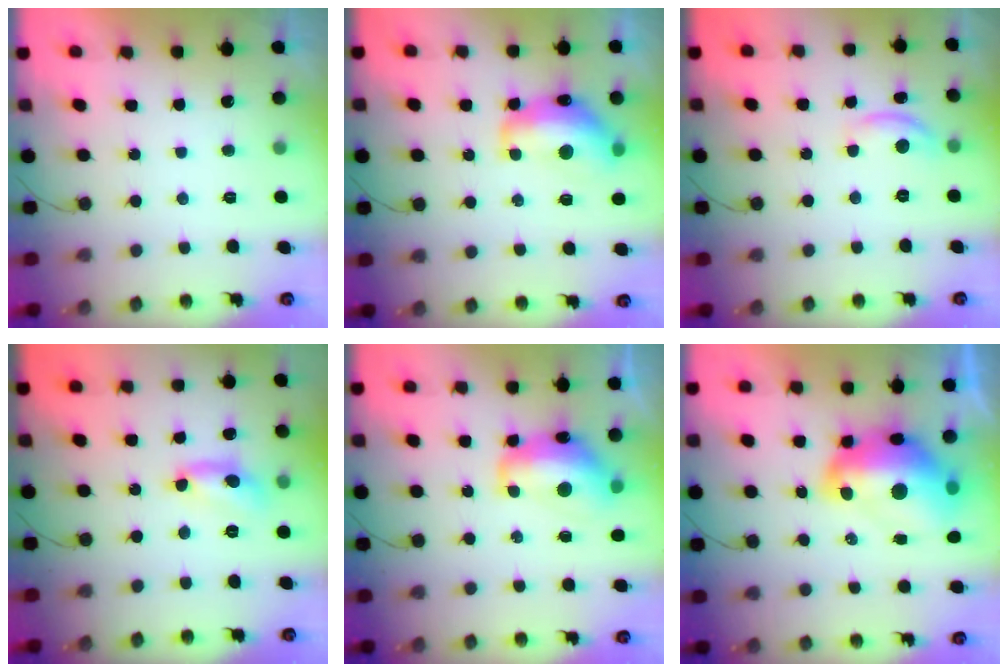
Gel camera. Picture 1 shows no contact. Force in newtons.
{"total": 14.5, "press": 14.4, "slide": 1.1}
{"total": 6.7, "press": 6.7, "slide": 0.5}
{"total": 9.1, "press": 9.1, "slide": 0.8}
{"total": 12.7, "press": 12.7, "slide": 0.9}
{"total": 18.1, "press": 18.0, "slide": 1.6}